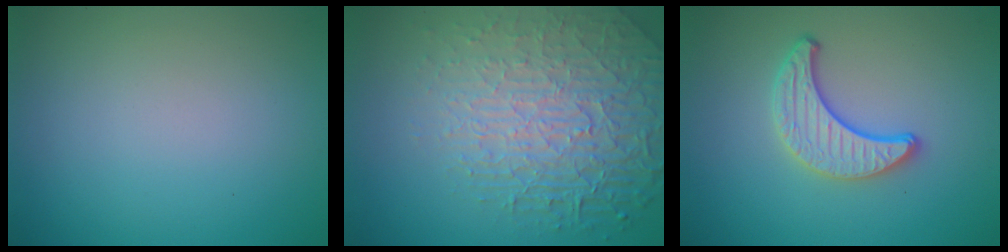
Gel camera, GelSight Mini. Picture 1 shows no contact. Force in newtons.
{"total": 8.3, "press": 5.7, "slide": 6.1}
{"total": 3.6, "press": 3.2, "slide": 1.6}